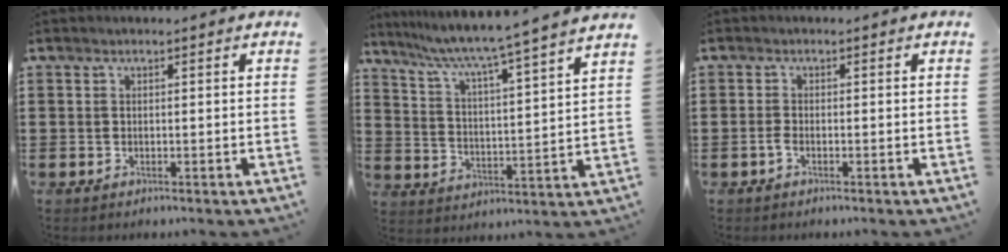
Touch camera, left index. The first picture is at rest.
{"total": 4.9, "force": [4.3, -1.0, 2.0], "torque": [-0.062, -0.043, 0.062]}
{"total": 1.1, "force": [-0.6, 0.3, 0.9], "torque": [-0.026, -0.005, -0.012]}